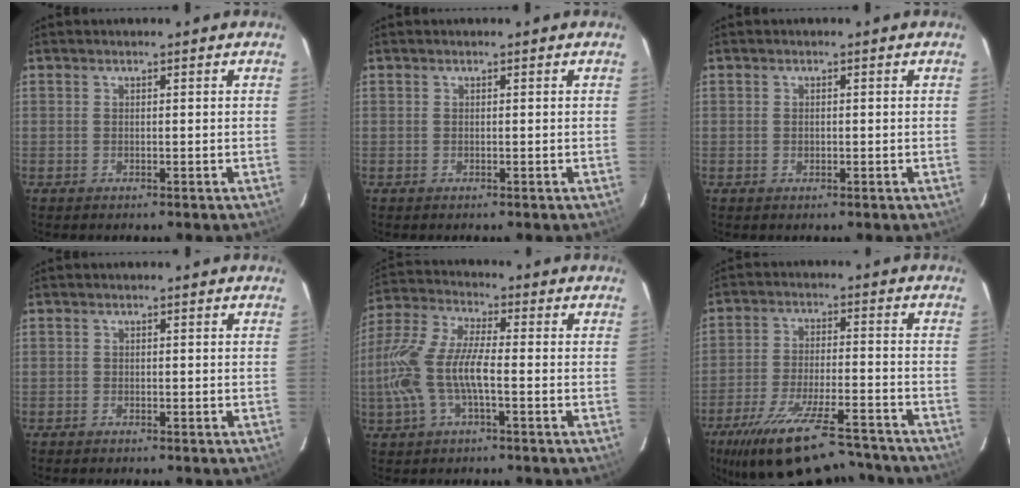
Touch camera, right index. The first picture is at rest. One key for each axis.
{"total": 0.0}
{"total": 0.6, "fx": -0.2, "fy": 0.6, "fz": 0.3, "tx": -0.003, "ty": 0.000, "tz": -0.002}
{"total": 0.8, "fx": -0.7, "fy": 0.4, "fz": 0.0, "tx": -0.004, "ty": 0.002, "tz": -0.013}
{"total": 13.3, "fx": -2.9, "fy": 4.3, "fz": 12.2, "tx": -0.265, "ty": 0.001, "tz": -0.059}
{"total": 21.9, "fx": -17.9, "fy": 5.5, "fz": 11.3, "tx": -0.217, "ty": -0.037, "tz": -0.272}